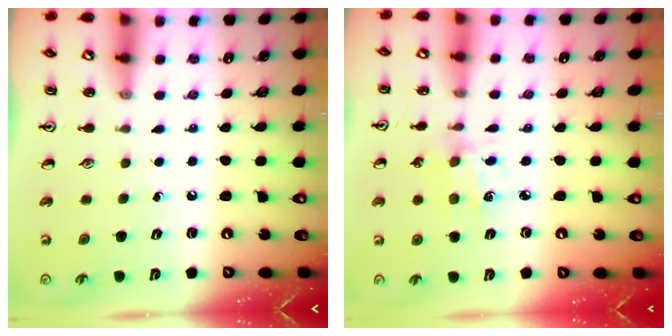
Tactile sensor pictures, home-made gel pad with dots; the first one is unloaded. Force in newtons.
{"total": 3.3, "press": 3.3, "slide": 0.4}